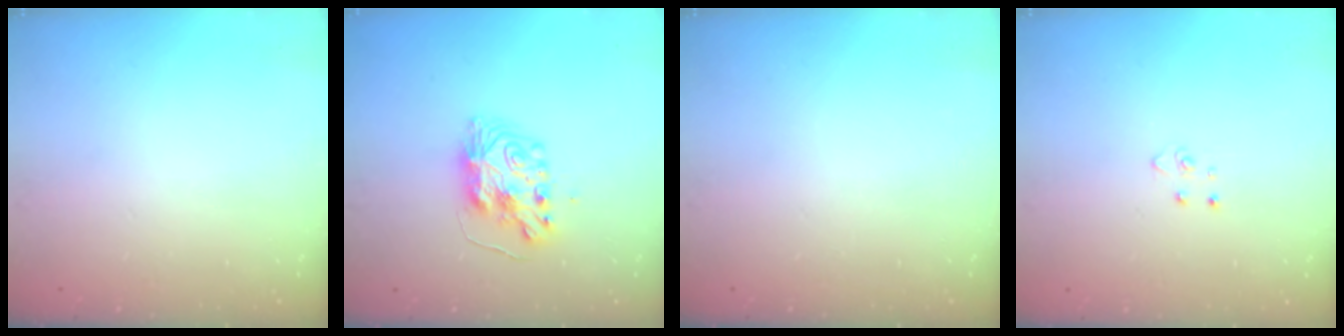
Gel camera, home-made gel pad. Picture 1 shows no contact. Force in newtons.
{"total": 9.1, "press": 9.0, "slide": 0.9}
{"total": 0.0}
{"total": 3.2, "press": 3.2, "slide": 0.4}